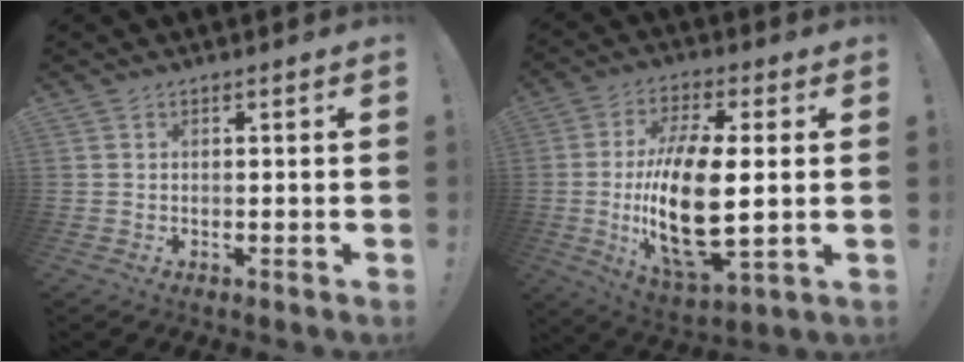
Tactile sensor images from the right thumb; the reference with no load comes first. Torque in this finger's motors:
{"motor_torque": [2.03, 2.98, 2.08, -0.27, 0.62]}